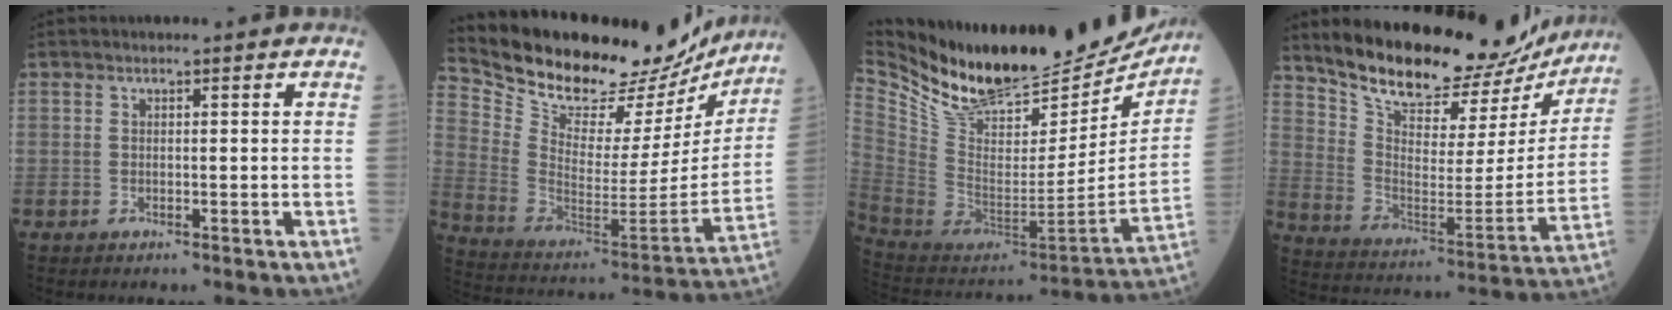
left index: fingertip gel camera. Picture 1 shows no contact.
{"total": 26.1, "force": [23.3, 8.2, 8.4], "torque": [-0.151, -0.039, 0.337]}
{"total": 29.0, "force": [25.0, 8.8, 11.8], "torque": [-0.223, -0.053, 0.377]}
{"total": 23.6, "force": [20.9, 7.7, 8.0], "torque": [-0.127, -0.033, 0.298]}